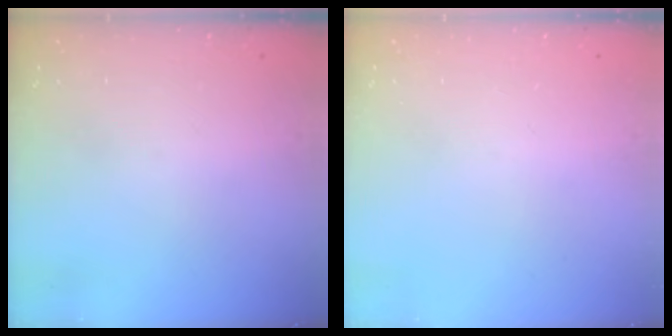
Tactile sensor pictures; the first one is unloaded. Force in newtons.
{"total": 0.0}